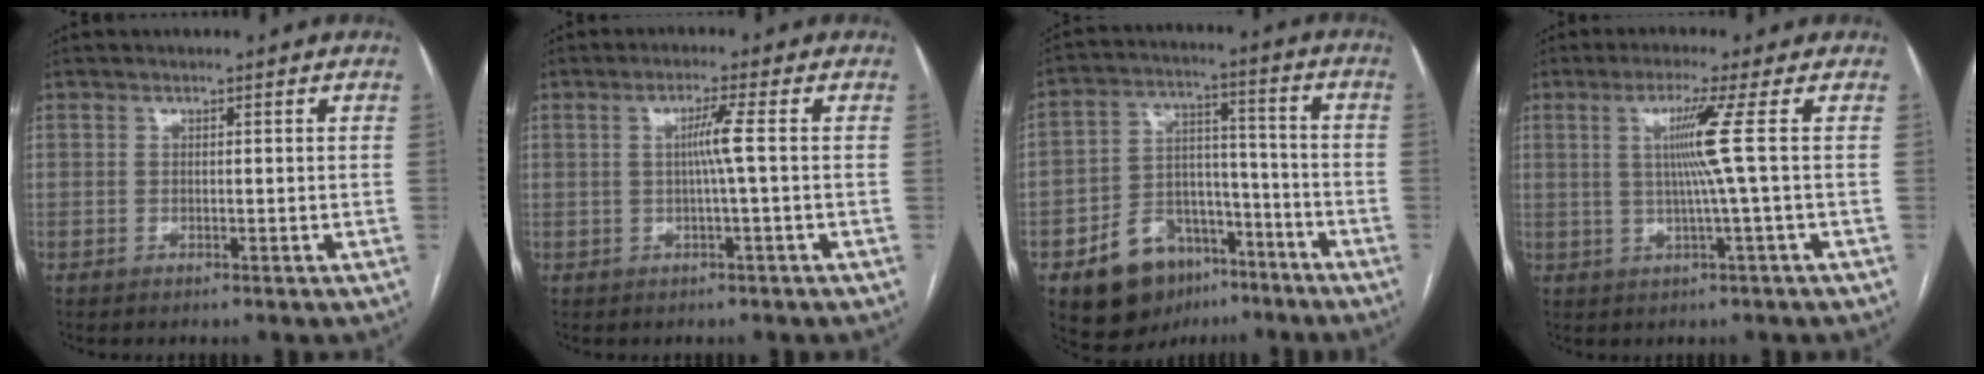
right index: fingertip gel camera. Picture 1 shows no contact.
{"total": 3.3, "force": [0.1, -1.0, 3.1], "torque": [-0.059, 0.001, 0.003]}
{"total": 13.2, "force": [-7.9, 8.4, 6.4], "torque": [-0.112, 0.031, -0.120]}
{"total": 5.8, "force": [0.8, -2.3, 5.2], "torque": [-0.104, -0.005, 0.020]}